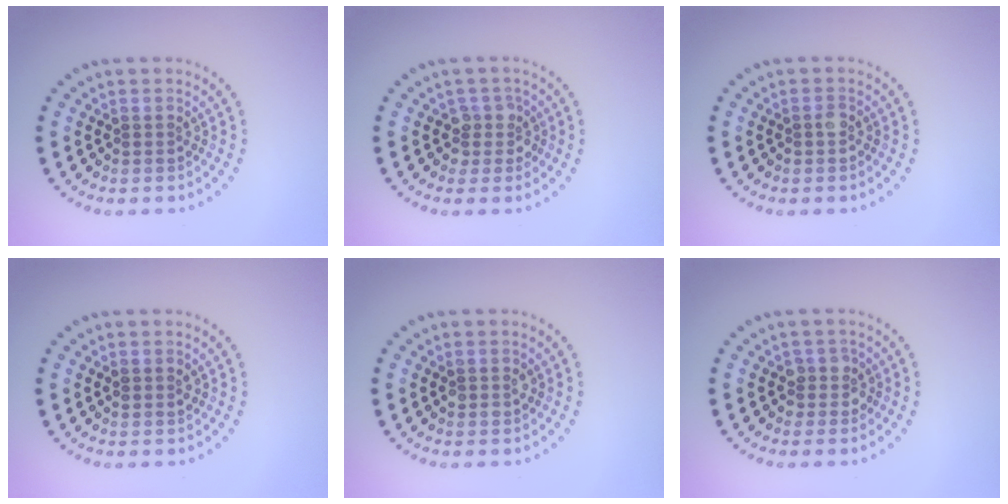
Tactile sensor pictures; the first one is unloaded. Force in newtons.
{"total": 2.1, "press": 1.7, "slide": 1.3}
{"total": 0.8, "press": 0.7, "slide": 0.3}
{"total": 1.0, "press": 0.9, "slide": 0.4}
{"total": 1.2, "press": 1.1, "slide": 0.3}
{"total": 1.8, "press": 1.5, "slide": 1.0}